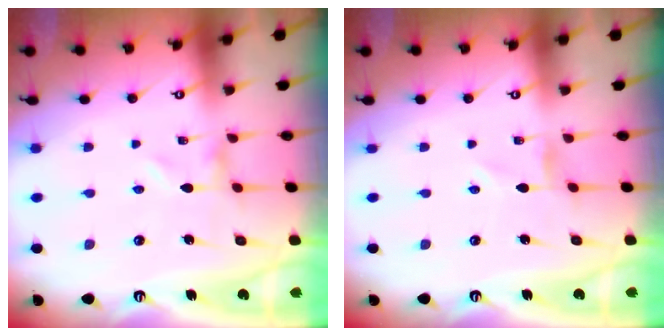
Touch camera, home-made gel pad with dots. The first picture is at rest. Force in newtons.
{"total": 0.6, "press": 0.6, "slide": 0.1}